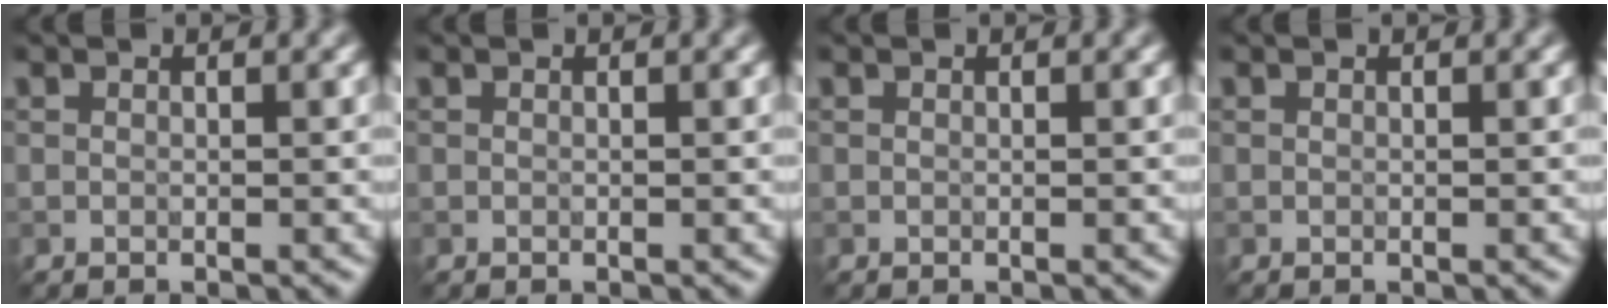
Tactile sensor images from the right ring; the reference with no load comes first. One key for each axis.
{"total": 0.0}
{"total": 0.0}
{"total": 0.0}